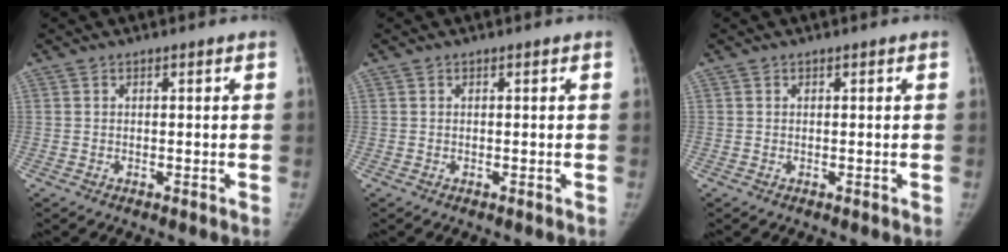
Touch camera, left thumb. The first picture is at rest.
{"total": 0.0}
{"total": 0.0}